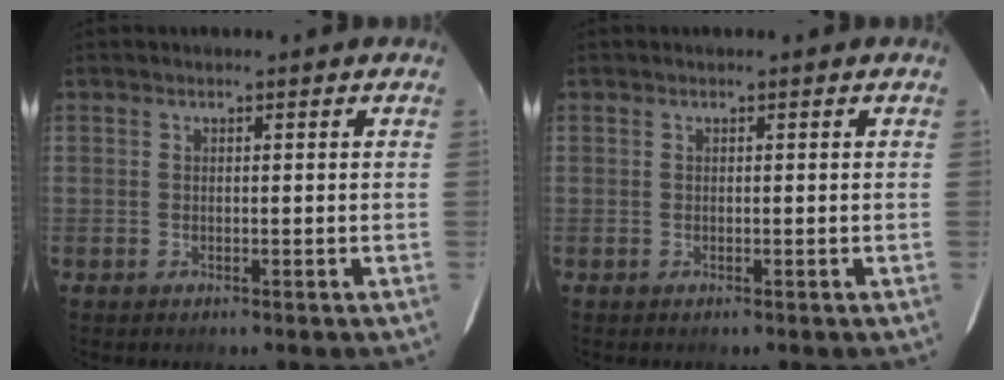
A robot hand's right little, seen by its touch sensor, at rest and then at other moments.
{"total": 0.0}